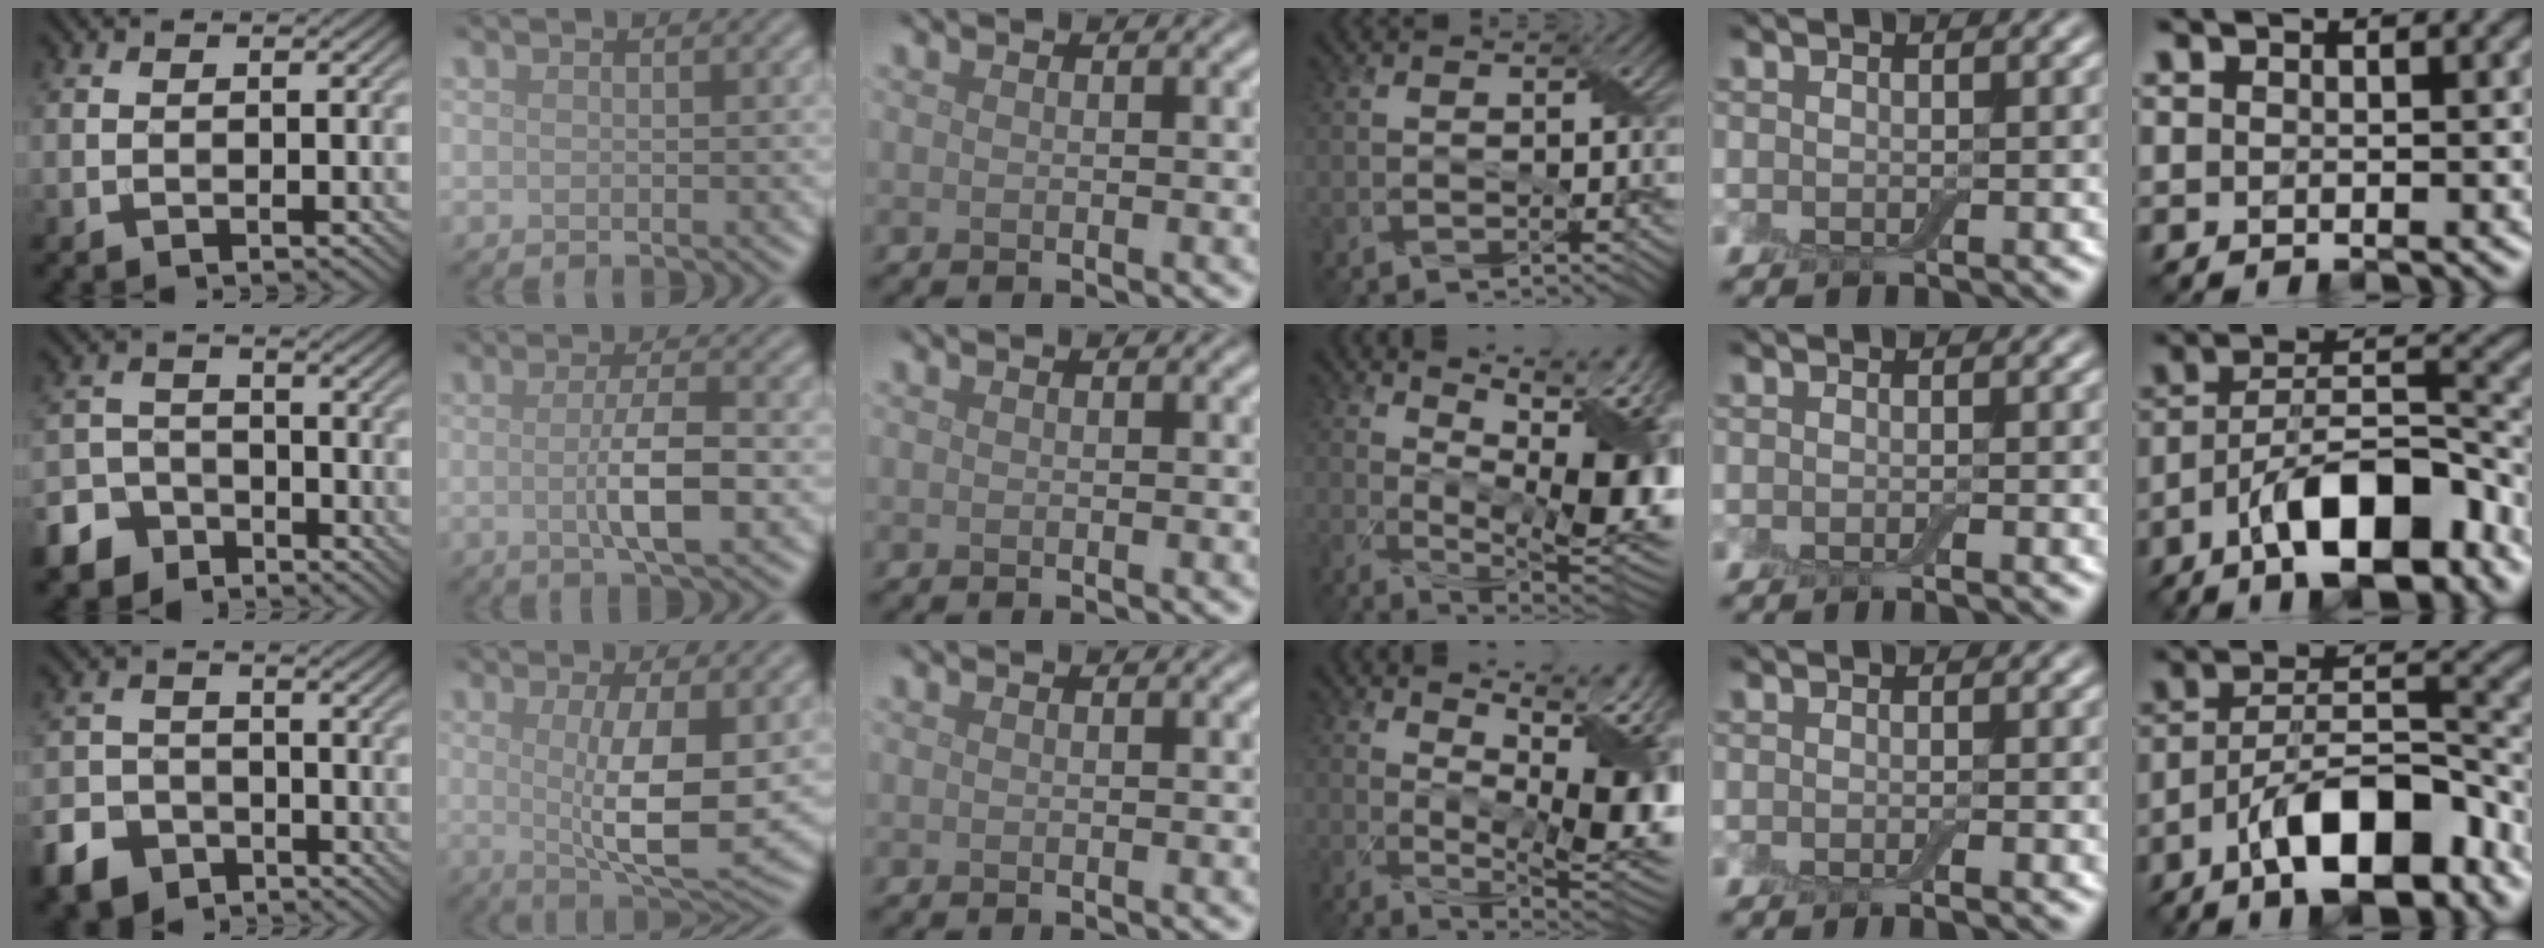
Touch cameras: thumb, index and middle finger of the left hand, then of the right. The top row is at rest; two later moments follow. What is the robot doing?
{"motion": "wrap", "object": "adhesive wrap"}